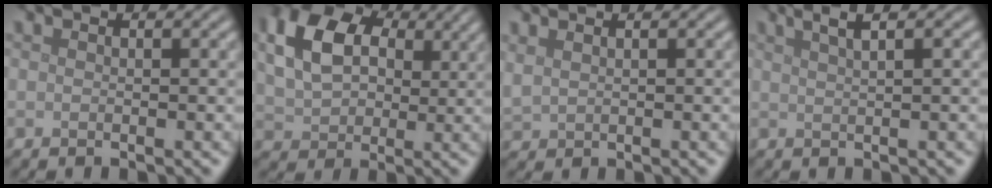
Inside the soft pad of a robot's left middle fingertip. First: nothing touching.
{"total": 9.3, "force": [3.0, 6.5, 5.8], "torque": [-0.151, 0.019, 0.054]}
{"total": 1.1, "force": [1.0, 0.4, 0.3], "torque": [-0.014, 0.003, 0.027]}
{"total": 3.4, "force": [2.0, 1.1, 2.5], "torque": [-0.019, 0.012, 0.011]}